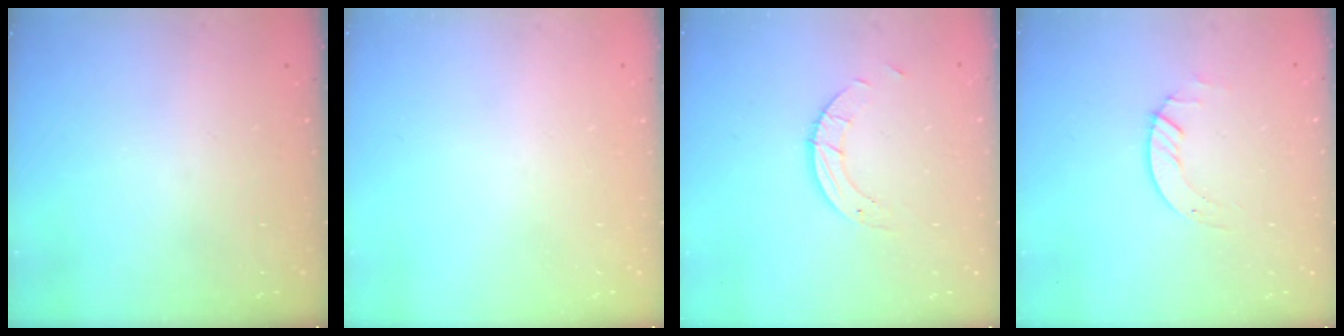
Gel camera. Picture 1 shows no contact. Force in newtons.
{"total": 0.0}
{"total": 4.3, "press": 4.3, "slide": 0.3}
{"total": 2.0, "press": 2.0, "slide": 0.2}